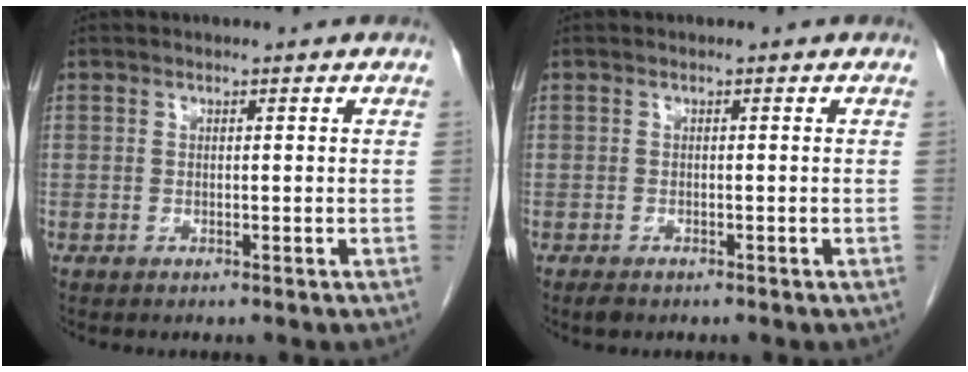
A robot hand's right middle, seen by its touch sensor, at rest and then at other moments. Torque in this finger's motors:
{"motor_torque": [0.32, -0.13, 0.00, 0.01]}